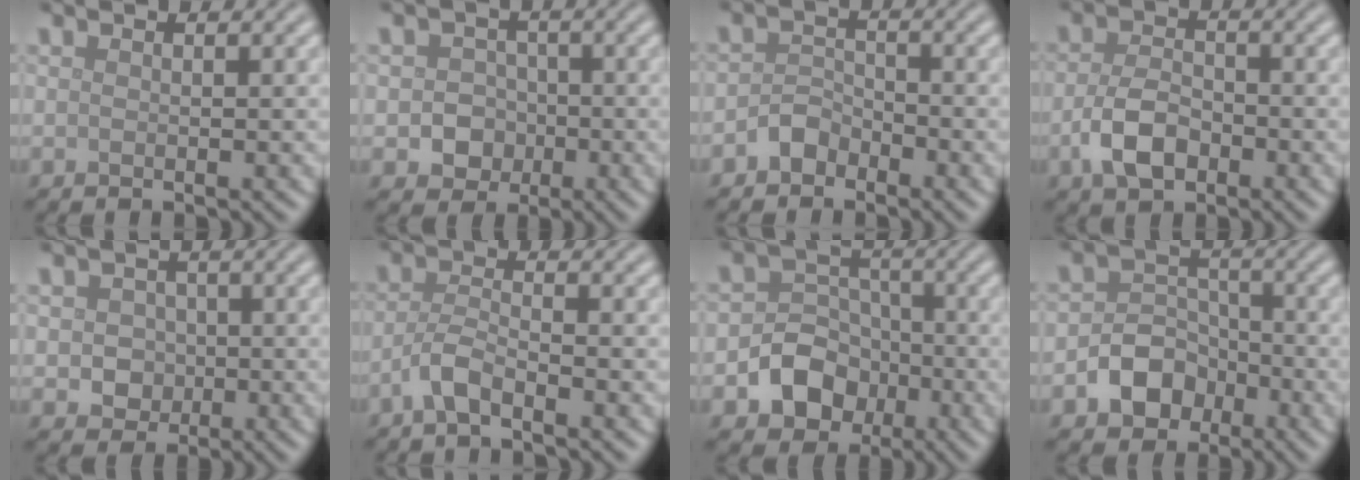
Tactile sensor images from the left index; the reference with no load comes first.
{"total": 3.4, "force": [-0.8, 3.1, 1.4], "torque": [0.004, -0.002, -0.026]}
{"total": 2.1, "force": [-1.5, 1.3, 0.6], "torque": [-0.007, 0.011, -0.031]}
{"total": 4.2, "force": [-1.7, 2.5, 2.9], "torque": [-0.060, -0.001, -0.037]}
{"total": 2.6, "force": [-0.2, 2.4, 1.1], "torque": [-0.005, -0.003, -0.006]}
{"total": 2.6, "force": [-1.6, 0.7, 1.9], "torque": [-0.042, 0.003, -0.042]}
{"total": 5.7, "force": [-2.1, 4.7, 2.4], "torque": [-0.014, 0.001, -0.054]}
{"total": 4.6, "force": [-2.1, 3.6, 2.0], "torque": [-0.021, 0.002, -0.042]}